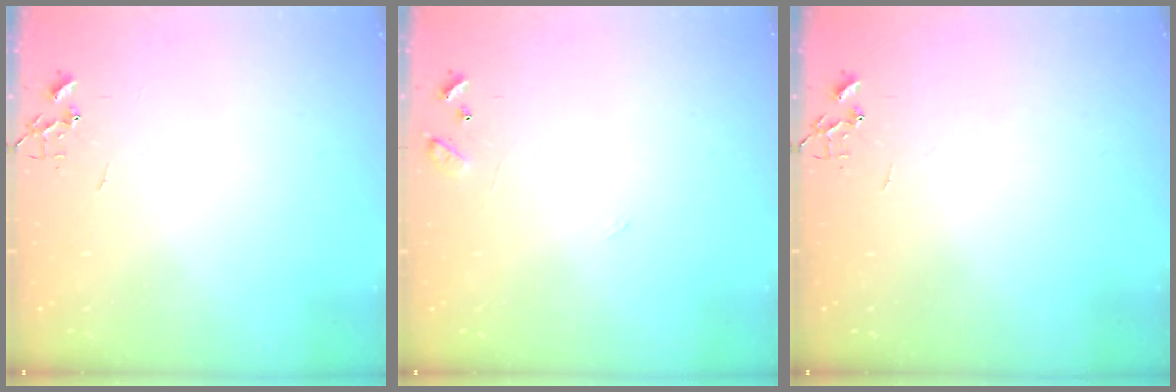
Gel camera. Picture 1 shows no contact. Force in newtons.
{"total": 8.4, "press": 8.4, "slide": 0.5}
{"total": 0.0}